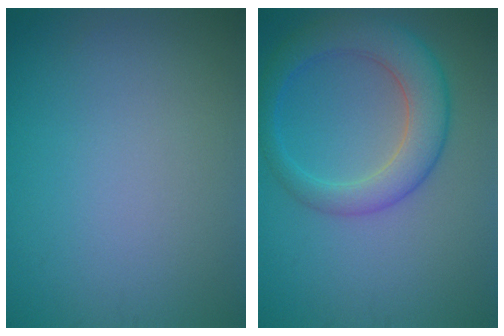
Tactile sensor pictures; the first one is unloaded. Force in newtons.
{"total": 5.6, "press": 5.6, "slide": 0.2}